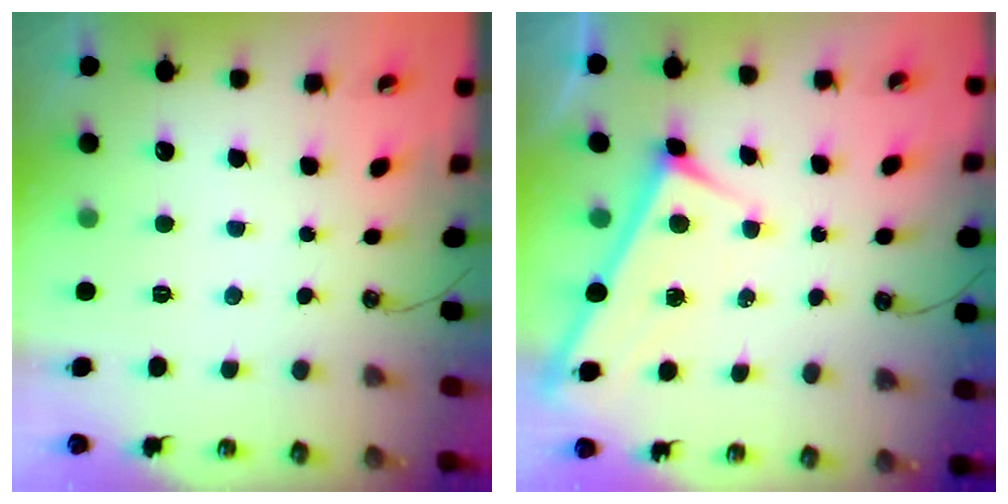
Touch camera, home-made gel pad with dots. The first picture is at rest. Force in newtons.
{"total": 3.3, "press": 3.2, "slide": 0.3}